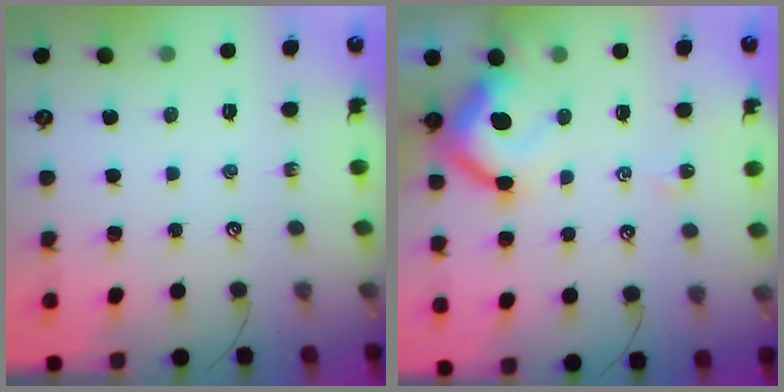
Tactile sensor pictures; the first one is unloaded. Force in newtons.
{"total": 10.3, "press": 10.2, "slide": 1.5}